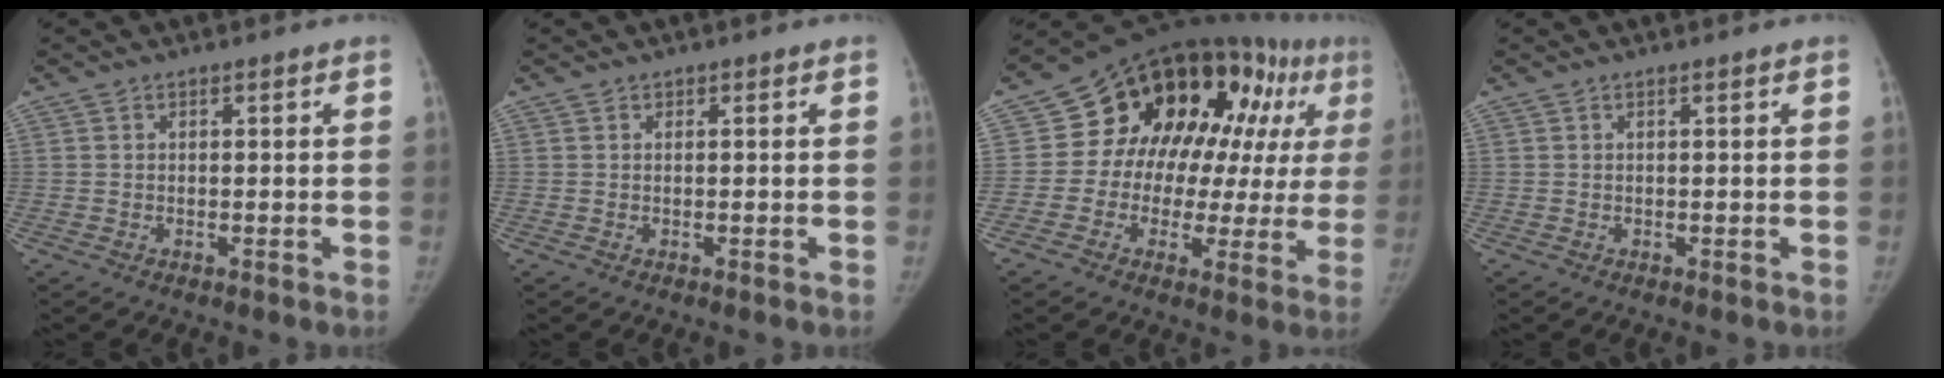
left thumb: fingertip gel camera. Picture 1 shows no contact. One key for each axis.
{"total": 0.0}
{"total": 21.5, "fx": 5.3, "fy": 13.5, "fz": 15.9, "tx": -0.162, "ty": 0.035, "tz": 0.064}
{"total": 0.0}